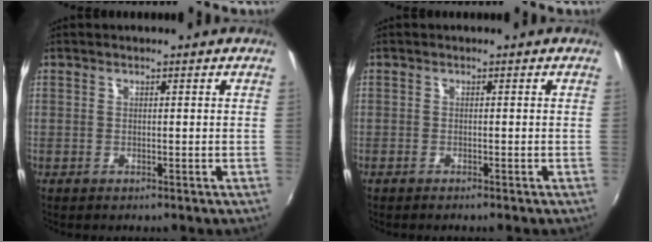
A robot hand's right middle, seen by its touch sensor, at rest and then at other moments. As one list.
[{"total": 0.9, "force": [-0.8, 0.2, 0.3], "torque": [-0.009, -0.003, -0.016]}]